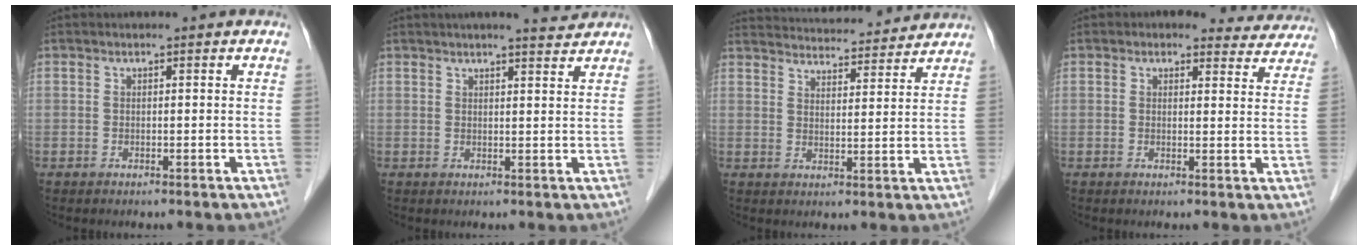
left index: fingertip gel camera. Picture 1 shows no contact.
{"total": 3.9, "force": [3.6, 0.1, 1.5], "torque": [-0.025, 0.007, 0.045]}
{"total": 17.1, "force": [16.4, 2.6, 4.1], "torque": [-0.064, 0.028, 0.224]}
{"total": 7.4, "force": [6.6, 3.3, 0.6], "torque": [0.026, 0.000, 0.050]}